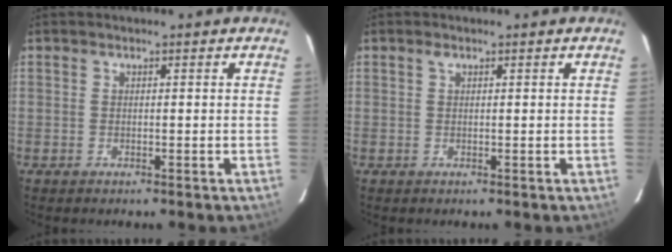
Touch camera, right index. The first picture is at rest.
{"total": 0.6, "force": [0.3, 0.3, 0.4], "torque": [-0.006, 0.003, 0.005]}